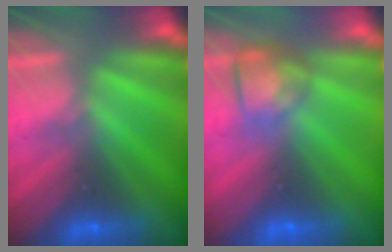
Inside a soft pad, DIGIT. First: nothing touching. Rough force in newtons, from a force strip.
{"total": 2.9}